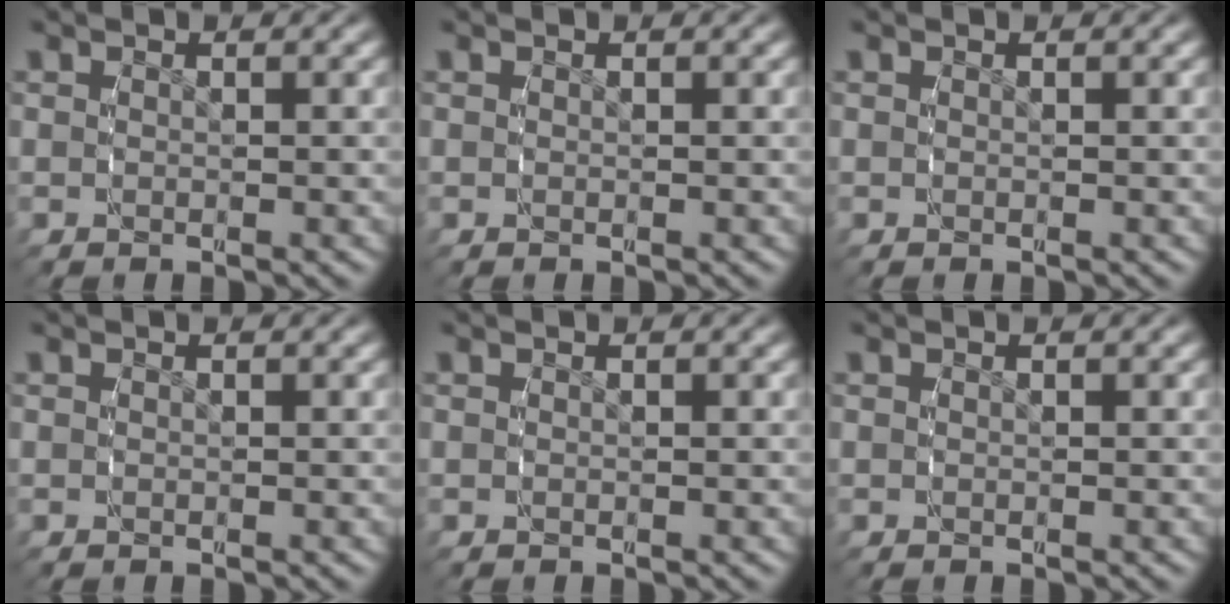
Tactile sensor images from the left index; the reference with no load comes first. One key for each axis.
{"total": 0.0}
{"total": 0.0}
{"total": 0.0}
{"total": 0.0}
{"total": 0.0}